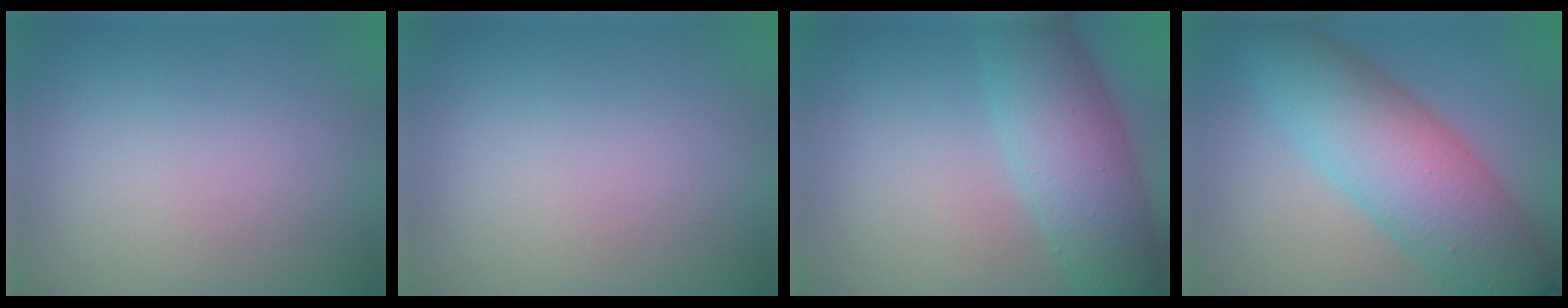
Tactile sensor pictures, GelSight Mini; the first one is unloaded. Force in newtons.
{"total": 0.0}
{"total": 7.3, "press": 7.3, "slide": 0.3}
{"total": 9.3, "press": 9.3, "slide": 0.1}